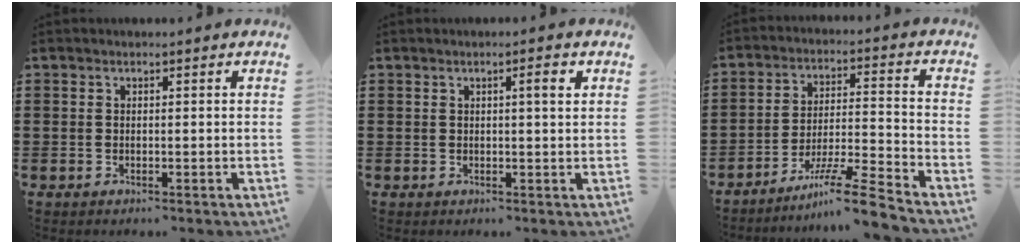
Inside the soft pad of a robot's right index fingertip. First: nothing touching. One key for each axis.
{"total": 2.2, "fx": 0.7, "fy": 0.2, "fz": 2.1, "tx": -0.033, "ty": 0.002, "tz": 0.008}
{"total": 9.5, "fx": -7.7, "fy": -0.1, "fz": 5.6, "tx": -0.098, "ty": 0.007, "tz": -0.147}